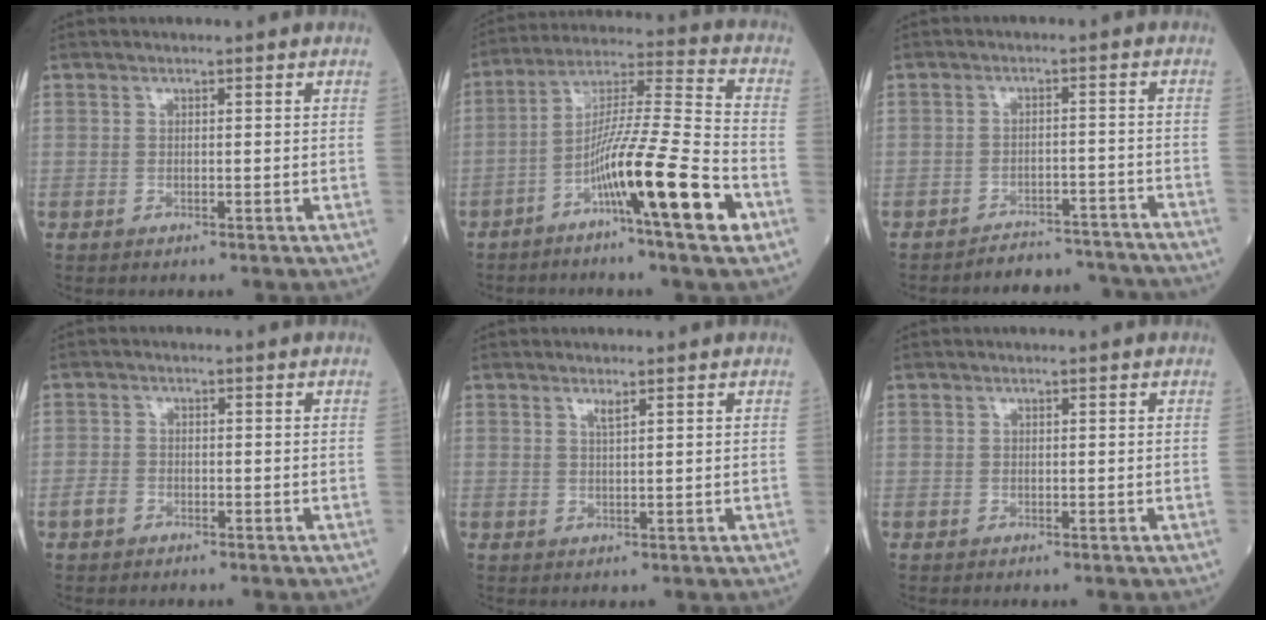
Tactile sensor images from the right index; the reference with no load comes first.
{"total": 15.5, "force": [-7.0, -0.5, 13.9], "torque": [-0.242, -0.007, -0.125]}
{"total": 10.0, "force": [-9.9, 1.5, 0.4], "torque": [0.013, 0.017, -0.117]}
{"total": 1.8, "force": [-1.2, 1.1, 0.9], "torque": [-0.021, 0.003, -0.022]}
{"total": 1.1, "force": [0.8, -0.1, 0.8], "torque": [-0.017, -0.005, 0.015]}
{"total": 0.0}